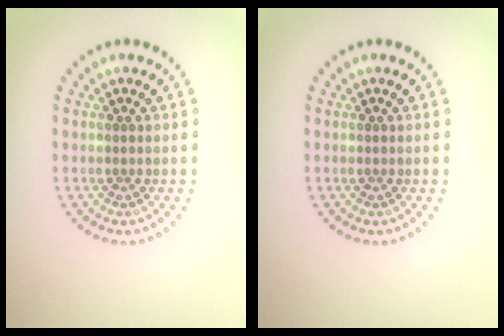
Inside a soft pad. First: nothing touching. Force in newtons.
{"total": 0.0}